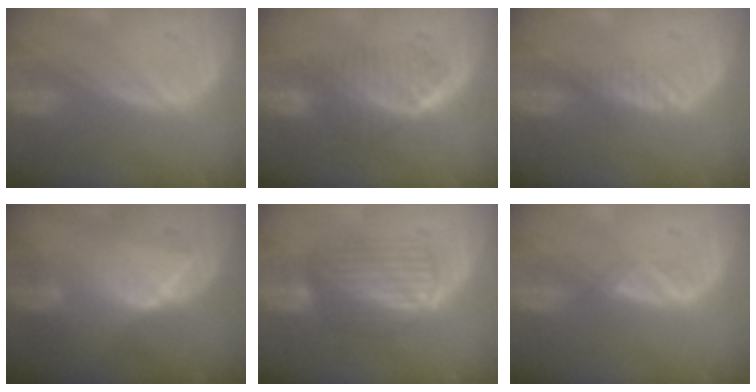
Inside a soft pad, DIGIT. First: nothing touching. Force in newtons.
{"total": 6.4, "press": 5.8, "slide": 2.7}
{"total": 1.7, "press": 1.4, "slide": 1.0}
{"total": 6.5, "press": 6.5, "slide": 0.6}
{"total": 6.7, "press": 6.4, "slide": 1.8}
{"total": 1.3, "press": 1.2, "slide": 0.7}